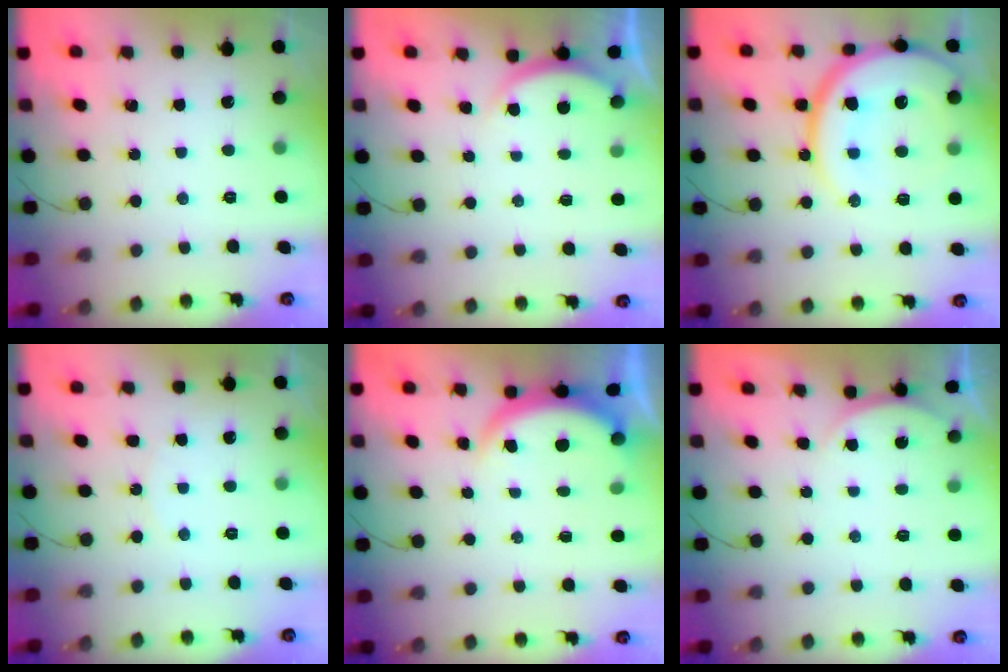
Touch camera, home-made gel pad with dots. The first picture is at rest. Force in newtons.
{"total": 3.0, "press": 2.9, "slide": 0.6}
{"total": 21.4, "press": 21.3, "slide": 2.1}
{"total": 4.8, "press": 4.8, "slide": 0.4}
{"total": 4.6, "press": 4.6, "slide": 0.7}
{"total": 2.8, "press": 2.1, "slide": 1.7}